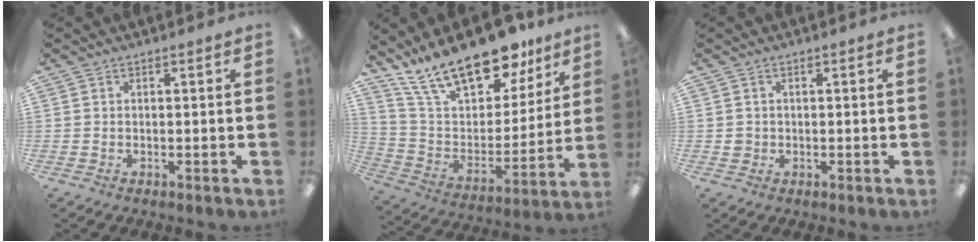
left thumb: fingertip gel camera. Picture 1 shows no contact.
{"total": 22.8, "force": [17.6, 9.0, 11.4], "torque": [-0.212, -0.114, 0.310]}
{"total": 1.4, "force": [0.1, 1.4, 0.2], "torque": [-0.006, 0.005, -0.001]}